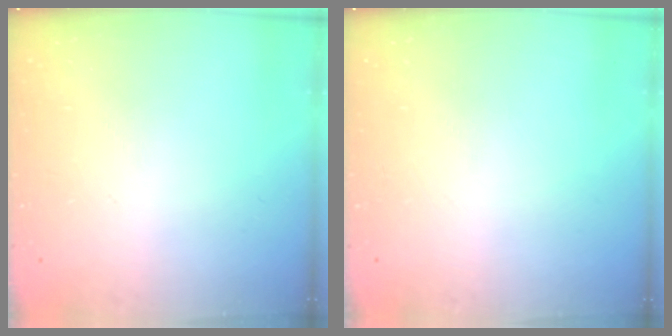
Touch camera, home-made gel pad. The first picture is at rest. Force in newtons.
{"total": 0.0}